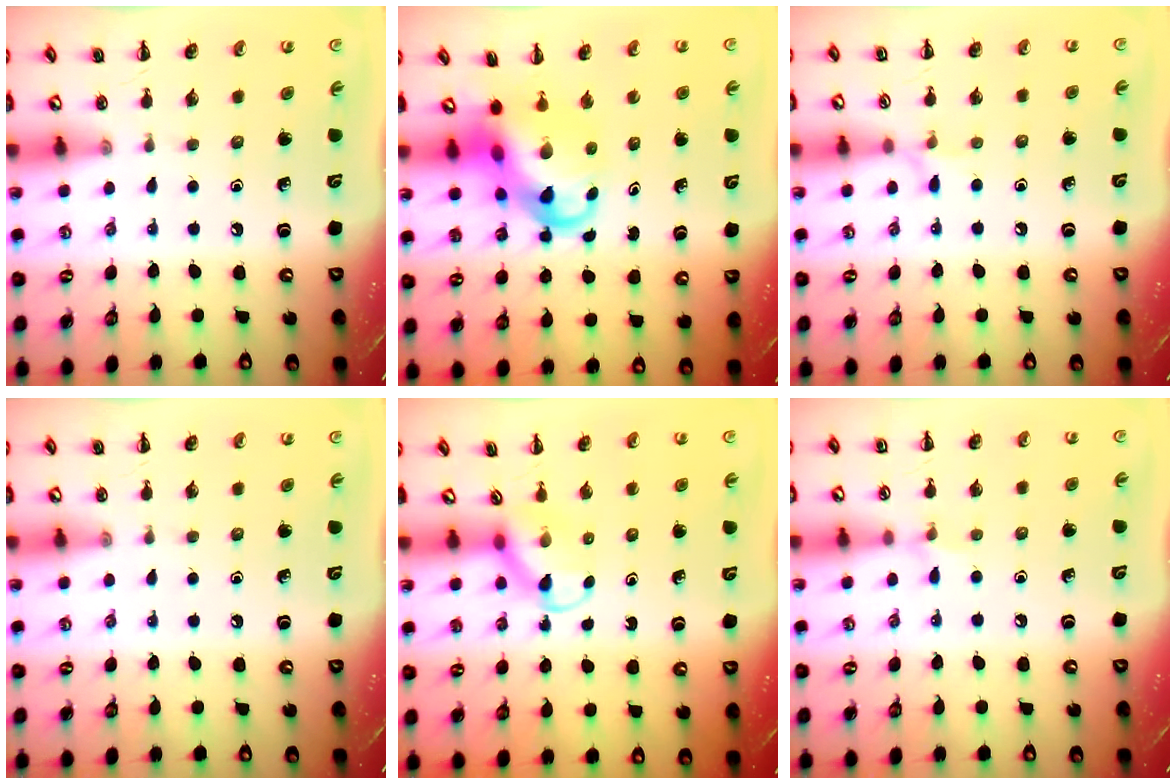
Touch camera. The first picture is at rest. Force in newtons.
{"total": 6.6, "press": 6.3, "slide": 2.2}
{"total": 4.8, "press": 4.5, "slide": 1.7}
{"total": 0.0}
{"total": 3.9, "press": 3.6, "slide": 1.4}
{"total": 5.0, "press": 4.7, "slide": 1.8}